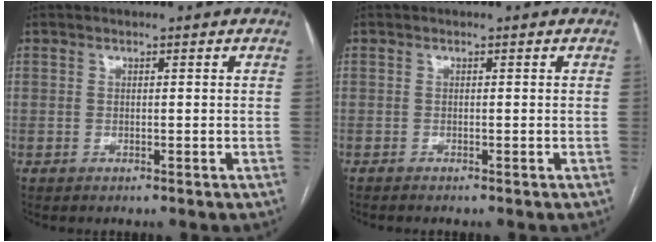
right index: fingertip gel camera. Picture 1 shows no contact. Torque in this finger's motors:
{"motor_torque": [-0.08, -0.09, 0.11, 0.01]}